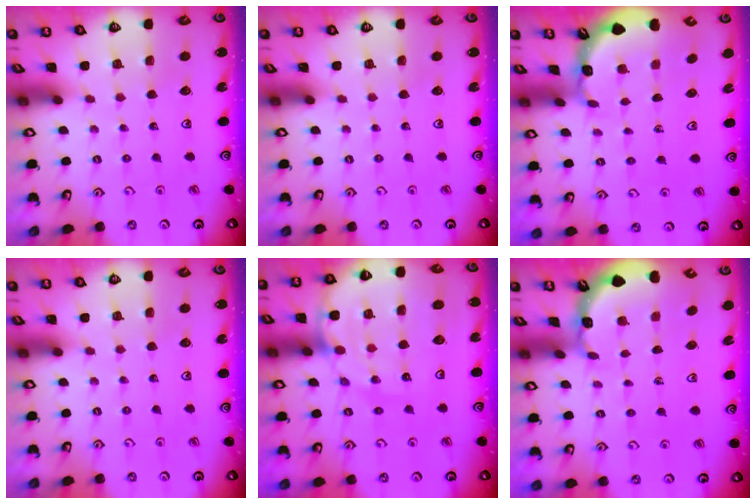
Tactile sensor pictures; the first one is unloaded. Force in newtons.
{"total": 0.0}
{"total": 1.9, "press": 1.9, "slide": 0.1}
{"total": 0.0}
{"total": 17.1, "press": 16.9, "slide": 2.1}
{"total": 1.9, "press": 1.9, "slide": 0.1}